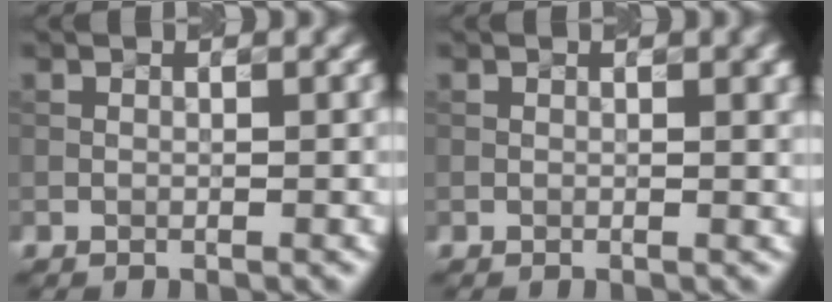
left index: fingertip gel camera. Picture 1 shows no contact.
{"total": 1.6, "force": [0.6, 0.6, 1.4], "torque": [-0.010, 0.004, 0.007]}